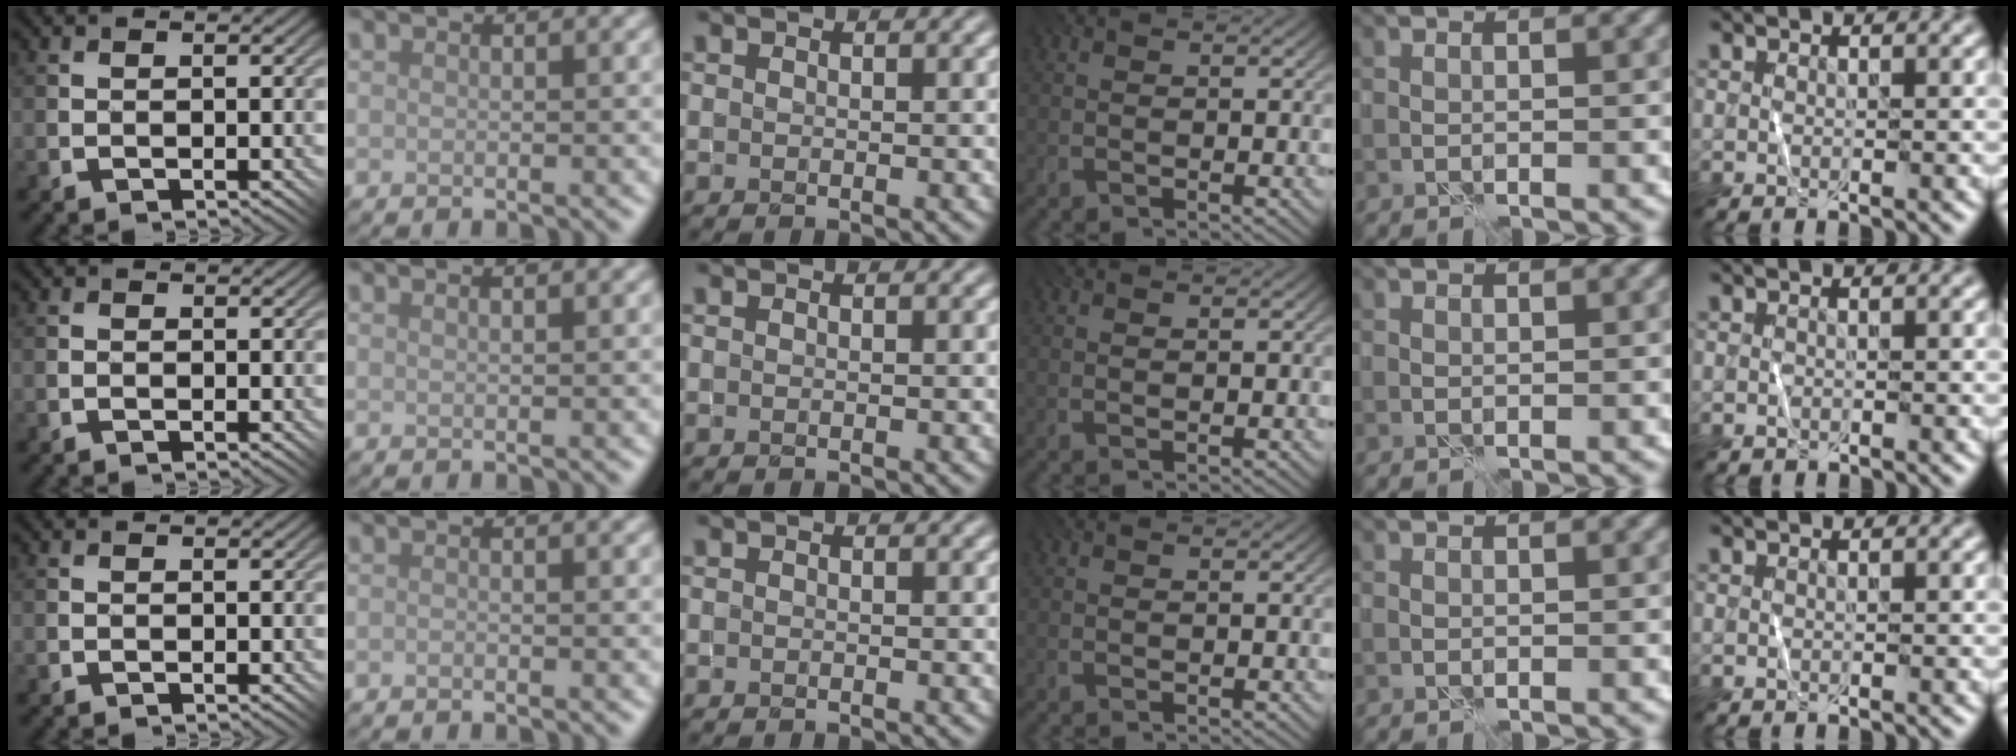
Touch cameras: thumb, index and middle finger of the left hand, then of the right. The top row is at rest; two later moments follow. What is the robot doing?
{"motion": "fold", "object": "shorts"}